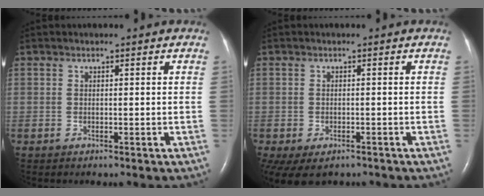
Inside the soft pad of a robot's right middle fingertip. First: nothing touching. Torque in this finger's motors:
{"motor_torque": [1.07, -1.07, 0.21, 0.05]}